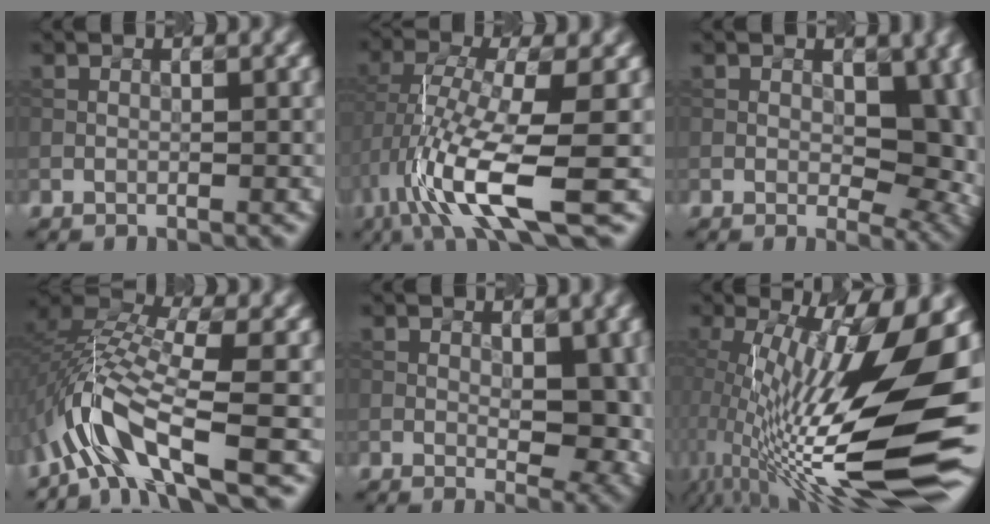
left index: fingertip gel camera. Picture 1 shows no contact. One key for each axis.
{"total": 9.6, "fx": -3.4, "fy": 2.4, "fz": 8.7, "tx": -0.175, "ty": -0.005, "tz": -0.065}
{"total": 8.6, "fx": 0.8, "fy": 5.3, "fz": 6.7, "tx": -0.066, "ty": -0.009, "tz": 0.012}
{"total": 8.3, "fx": -3.8, "fy": 2.3, "fz": 7.0, "tx": -0.138, "ty": 0.014, "tz": -0.084}
{"total": 5.6, "fx": 0.5, "fy": 2.9, "fz": 4.8, "tx": -0.069, "ty": -0.010, "tz": 0.015}
{"total": 18.1, "fx": -0.9, "fy": 5.2, "fz": 17.3, "tx": -0.283, "ty": -0.001, "tz": -0.016}